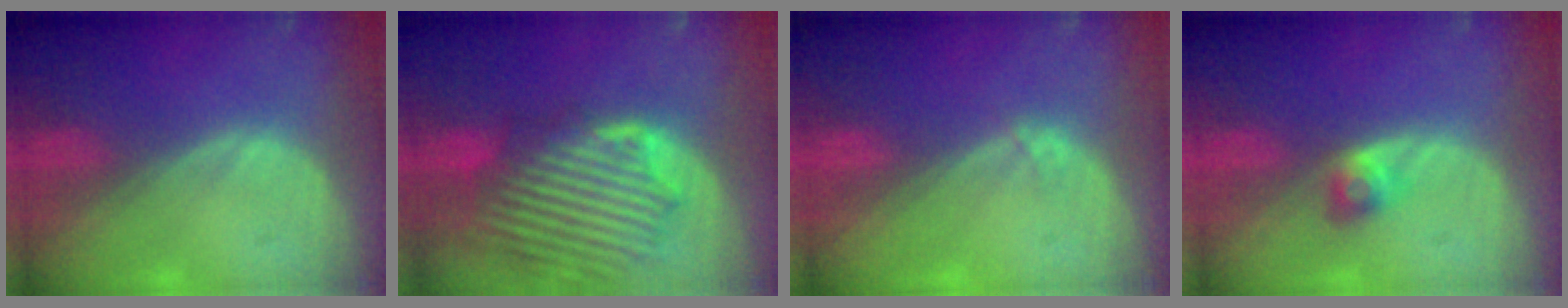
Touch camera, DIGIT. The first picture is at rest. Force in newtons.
{"total": 12.0, "press": 11.3, "slide": 4.1}
{"total": 0.7, "press": 0.6, "slide": 0.3}
{"total": 2.7, "press": 2.4, "slide": 1.1}